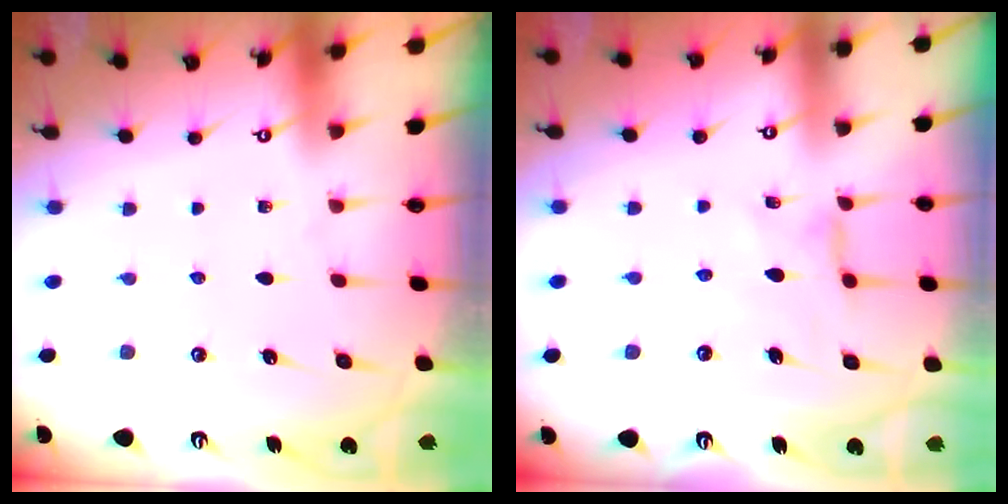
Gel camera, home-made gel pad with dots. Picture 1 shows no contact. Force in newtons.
{"total": 2.1, "press": 2.1, "slide": 0.5}